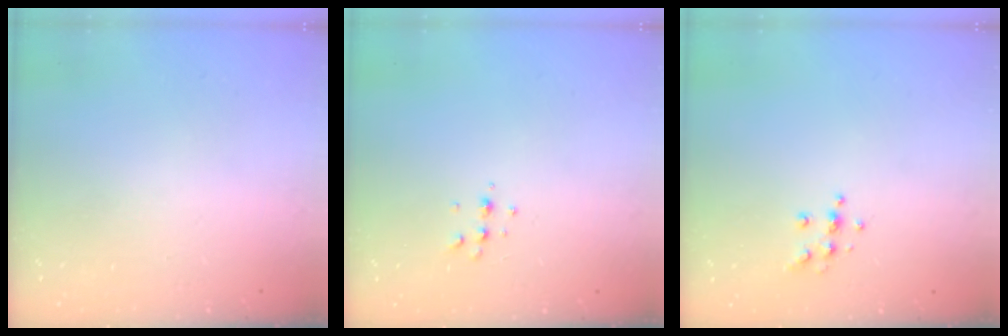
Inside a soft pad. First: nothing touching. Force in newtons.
{"total": 4.7, "press": 4.6, "slide": 0.9}
{"total": 6.4, "press": 6.3, "slide": 1.2}